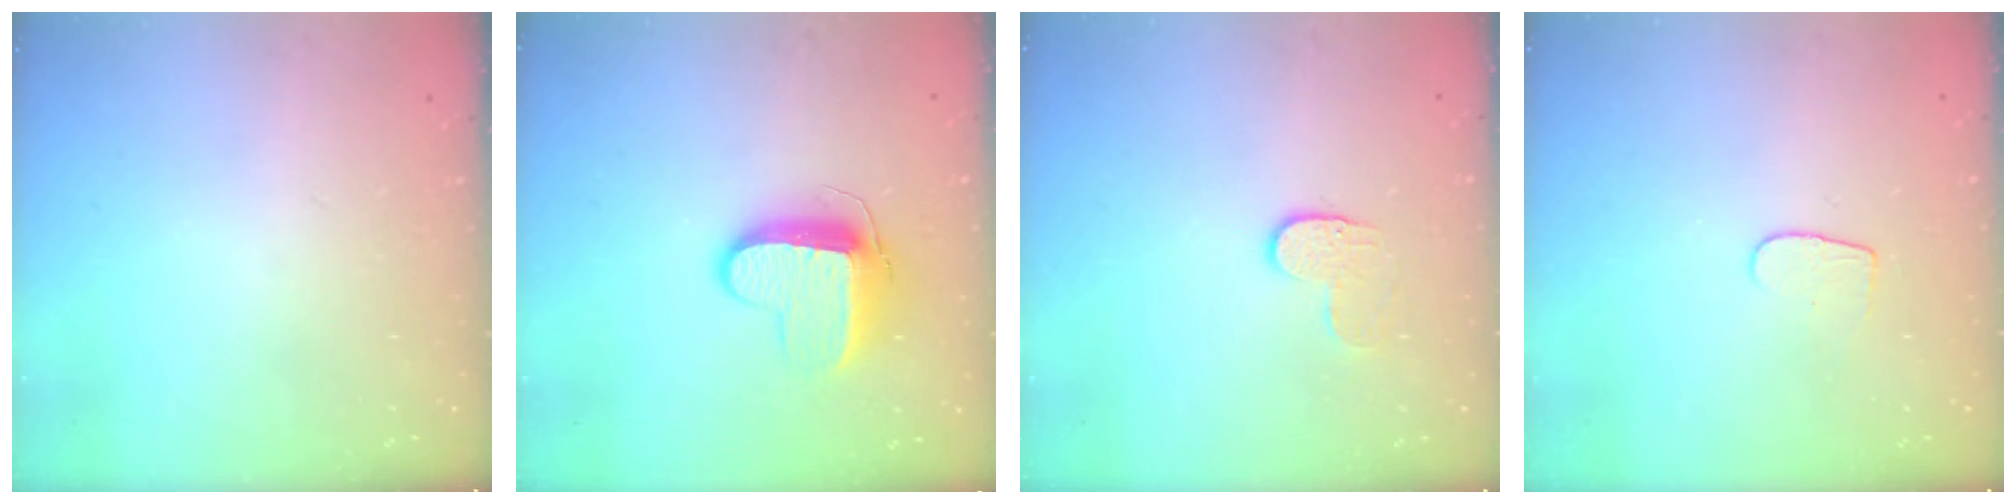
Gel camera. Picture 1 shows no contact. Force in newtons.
{"total": 10.3, "press": 10.3, "slide": 1.0}
{"total": 4.1, "press": 4.1, "slide": 0.3}
{"total": 3.9, "press": 3.9, "slide": 0.4}